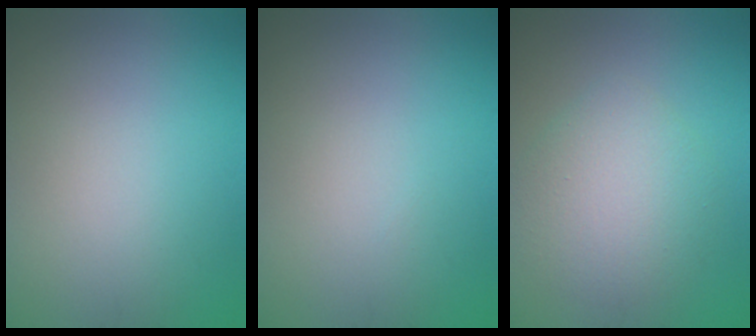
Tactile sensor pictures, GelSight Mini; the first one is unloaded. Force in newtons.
{"total": 0.0}
{"total": 4.1, "press": 4.1, "slide": 0.2}